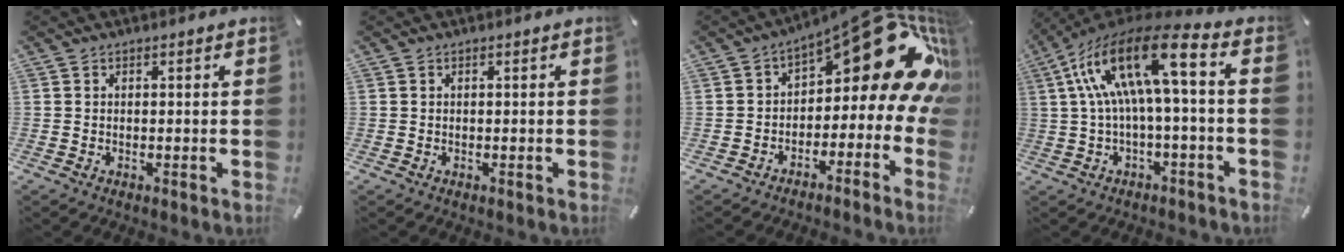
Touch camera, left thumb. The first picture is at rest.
{"total": 0.0}
{"total": 19.4, "force": [7.2, 8.8, 15.7], "torque": [-0.207, -0.044, 0.118]}
{"total": 17.8, "force": [3.5, 4.8, 16.8], "torque": [-0.327, -0.010, 0.051]}